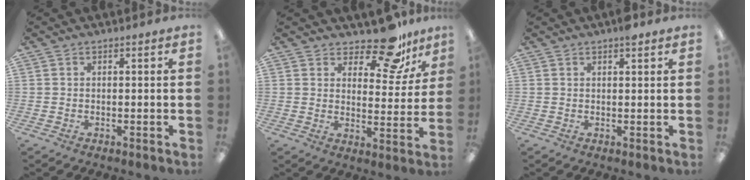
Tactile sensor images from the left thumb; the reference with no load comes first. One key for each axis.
{"total": 13.5, "fx": 10.4, "fy": 5.4, "fz": 6.7, "tx": -0.093, "ty": -0.064, "tz": 0.181}
{"total": 1.7, "fx": 1.4, "fy": 0.2, "fz": 1.0, "tx": -0.015, "ty": -0.001, "tz": 0.022}